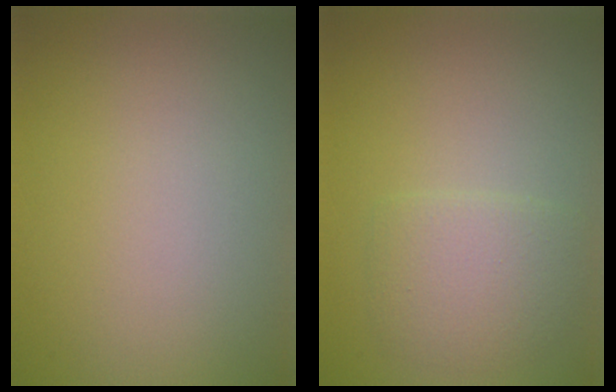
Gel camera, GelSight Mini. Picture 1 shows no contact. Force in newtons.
{"total": 2.9, "press": 2.9, "slide": 0.1}